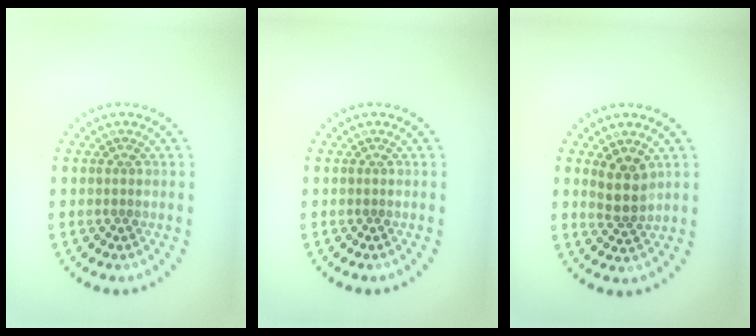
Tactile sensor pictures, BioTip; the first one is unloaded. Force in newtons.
{"total": 0.0}
{"total": 2.6, "press": 2.4, "slide": 1.1}